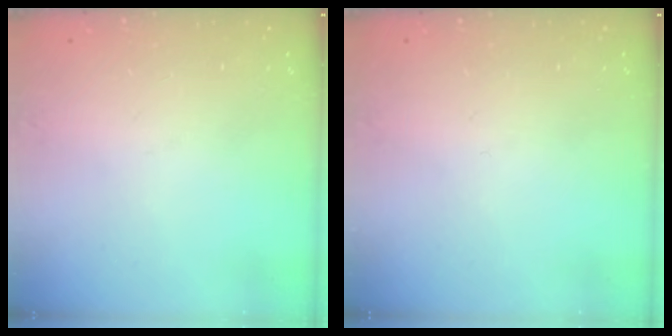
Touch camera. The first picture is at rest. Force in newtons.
{"total": 0.0}